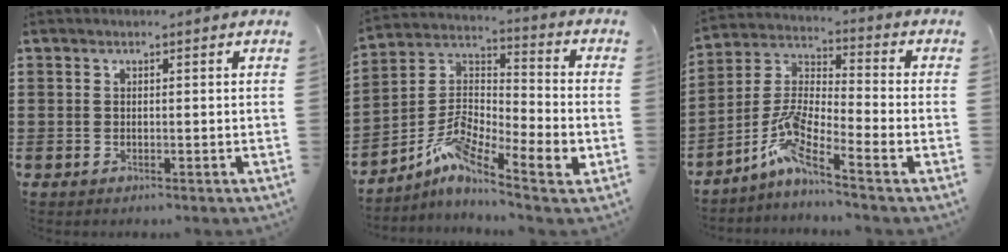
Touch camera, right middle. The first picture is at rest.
{"total": 8.4, "force": [-4.7, 3.1, 6.3], "torque": [-0.160, -0.022, -0.102]}
{"total": 7.6, "force": [-5.0, 1.2, 5.6], "torque": [-0.143, -0.025, -0.106]}